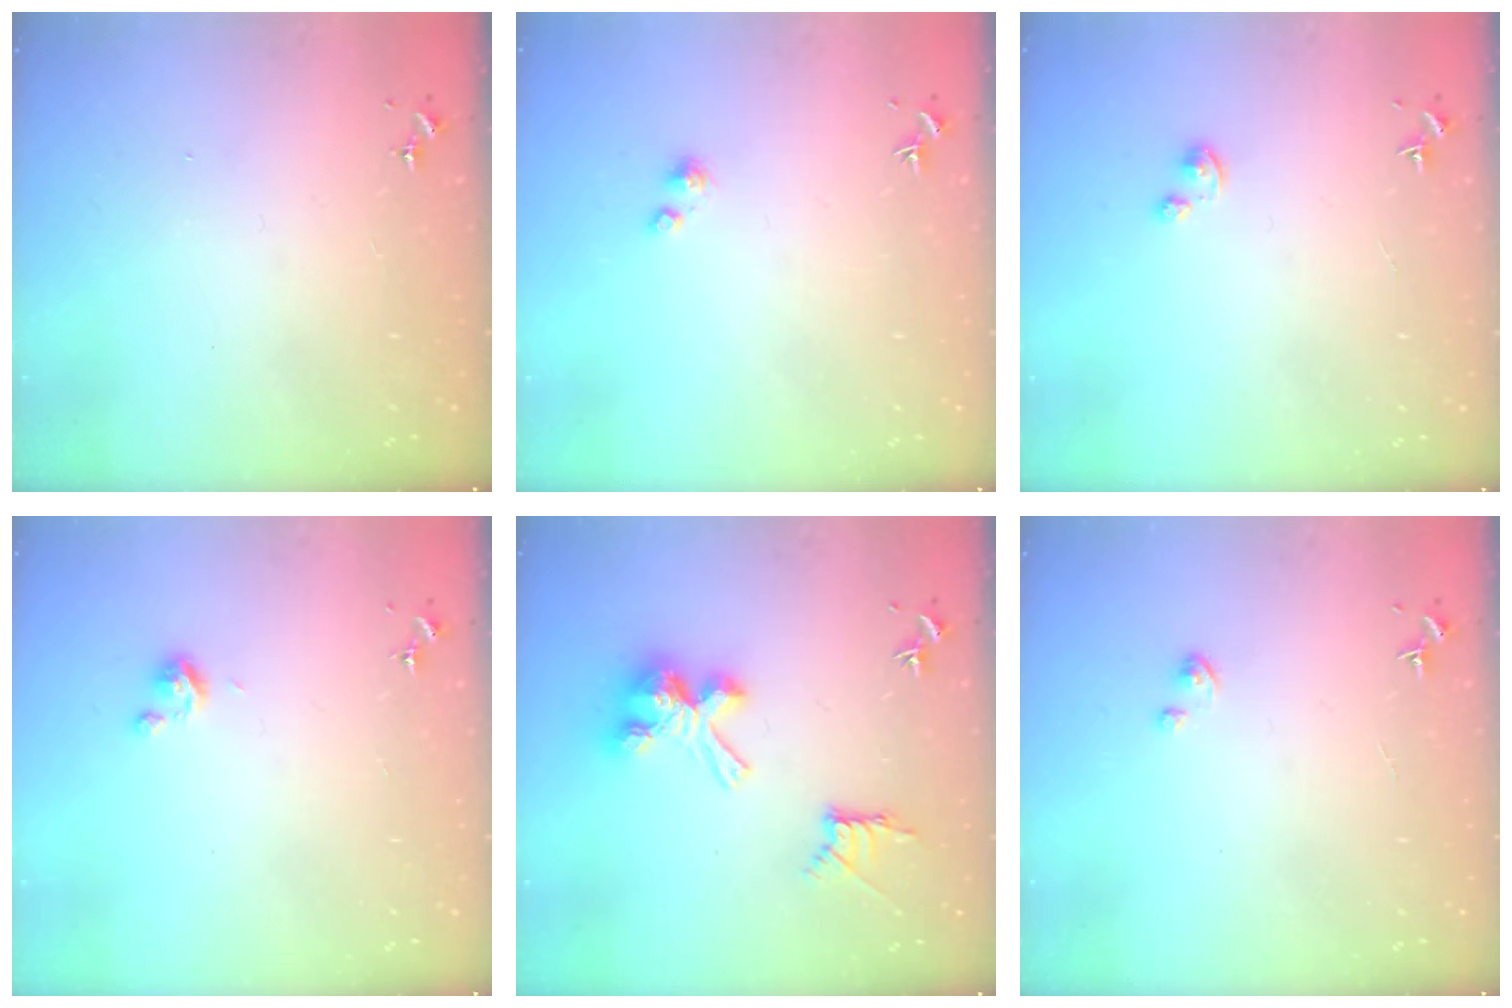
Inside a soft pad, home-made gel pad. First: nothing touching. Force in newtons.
{"total": 2.2, "press": 2.2, "slide": 0.2}
{"total": 2.5, "press": 2.5, "slide": 0.3}
{"total": 3.8, "press": 3.8, "slide": 0.3}
{"total": 14.4, "press": 14.4, "slide": 0.9}
{"total": 0.9, "press": 0.8, "slide": 0.2}